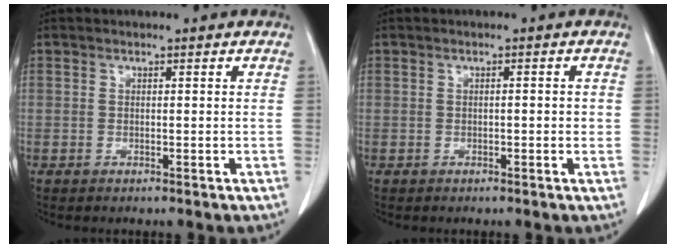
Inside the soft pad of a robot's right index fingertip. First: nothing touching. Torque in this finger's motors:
{"motor_torque": [0.01, -0.01, -0.02, -0.01]}